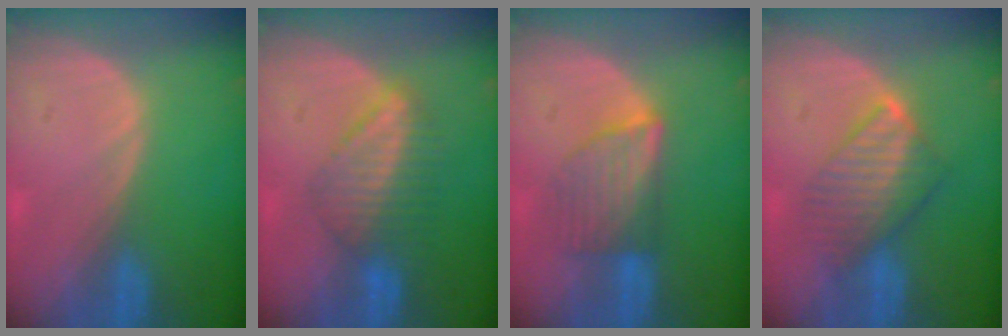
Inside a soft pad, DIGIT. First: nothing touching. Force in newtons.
{"total": 6.3, "press": 6.1, "slide": 1.4}
{"total": 6.0, "press": 6.0, "slide": 0.7}
{"total": 6.5, "press": 6.5, "slide": 0.6}